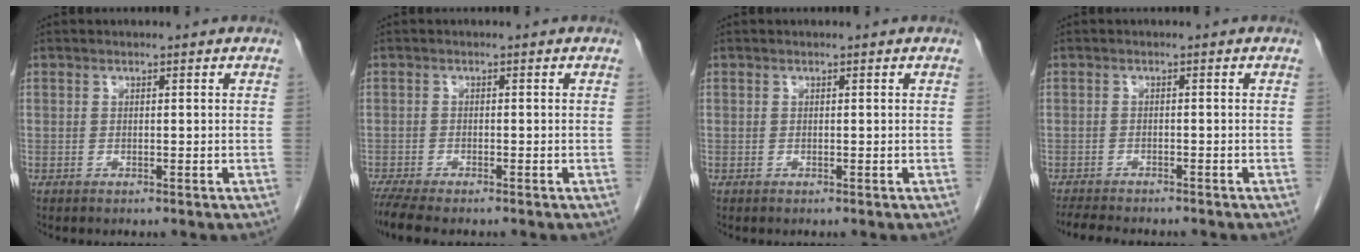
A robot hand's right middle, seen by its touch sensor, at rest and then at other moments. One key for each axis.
{"total": 4.9, "fx": -4.1, "fy": 0.6, "fz": 2.6, "tx": -0.051, "ty": -0.014, "tz": -0.070}
{"total": 0.0}
{"total": 7.0, "fx": -6.2, "fy": 1.4, "fz": 2.9, "tx": -0.046, "ty": -0.010, "tz": -0.092}